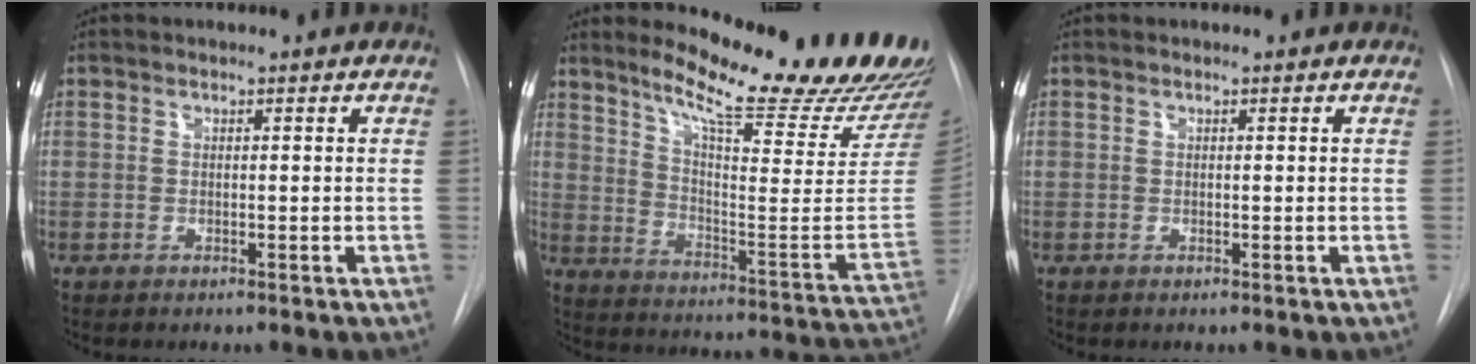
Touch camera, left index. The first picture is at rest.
{"total": 24.6, "force": [21.0, 1.8, 12.8], "torque": [-0.192, -0.114, 0.271]}
{"total": 0.7, "force": [-0.7, -0.1, -0.1], "torque": [0.002, -0.006, -0.011]}